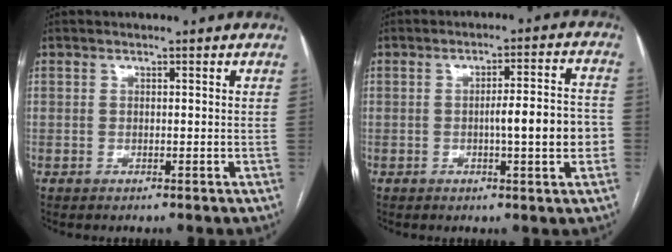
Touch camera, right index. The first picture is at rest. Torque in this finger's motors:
{"motor_torque": [1.30, -0.18, 0.62, 0.12]}